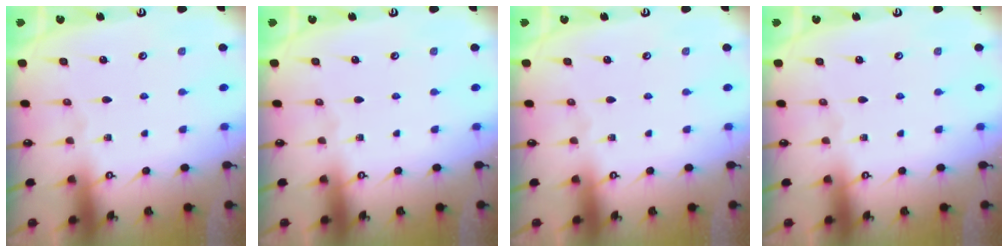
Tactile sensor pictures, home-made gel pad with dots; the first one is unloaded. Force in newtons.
{"total": 0.0}
{"total": 0.0}
{"total": 0.0}